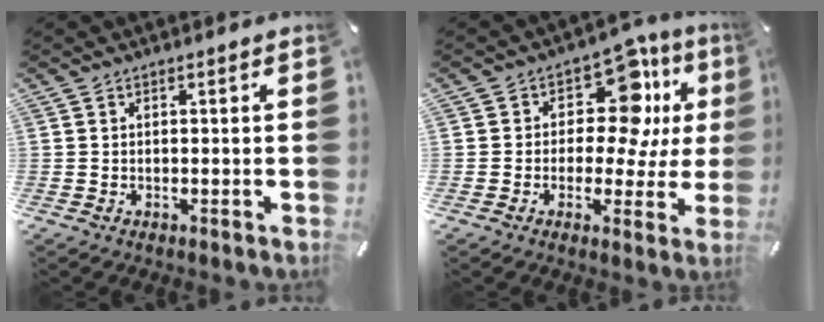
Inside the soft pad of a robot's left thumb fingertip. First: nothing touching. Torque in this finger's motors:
{"motor_torque": [0.17, 0.44, 0.18, 0.29, -0.02]}